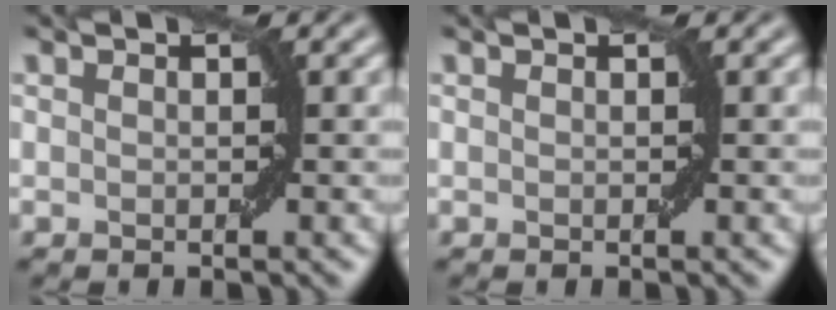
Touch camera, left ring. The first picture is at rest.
{"total": 0.0}